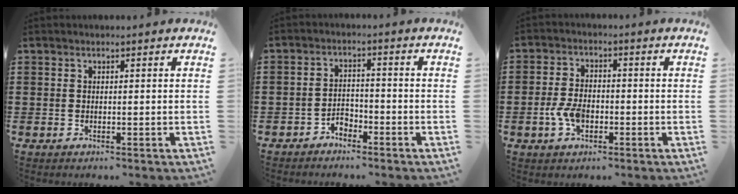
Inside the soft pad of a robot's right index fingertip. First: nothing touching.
{"total": 2.6, "force": [-2.3, 1.0, 0.3], "torque": [-0.013, 0.003, -0.050]}
{"total": 4.5, "force": [-1.4, 2.7, 3.2], "torque": [-0.080, -0.002, -0.029]}